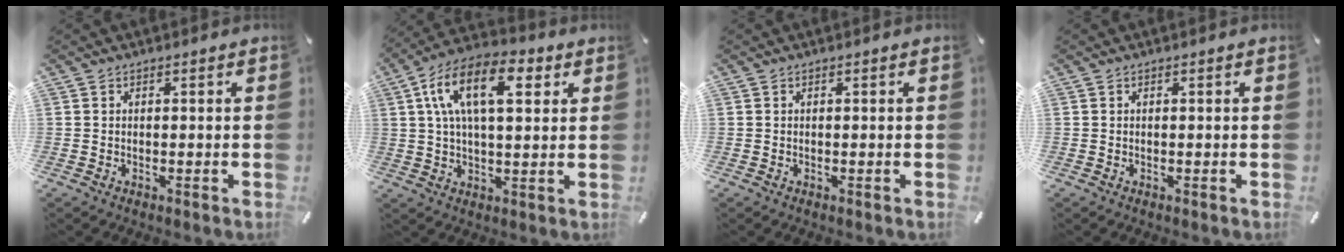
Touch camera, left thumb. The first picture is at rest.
{"total": 15.2, "force": [5.6, 7.7, 11.9], "torque": [-0.224, 0.002, 0.091]}
{"total": 0.0}
{"total": 0.0}